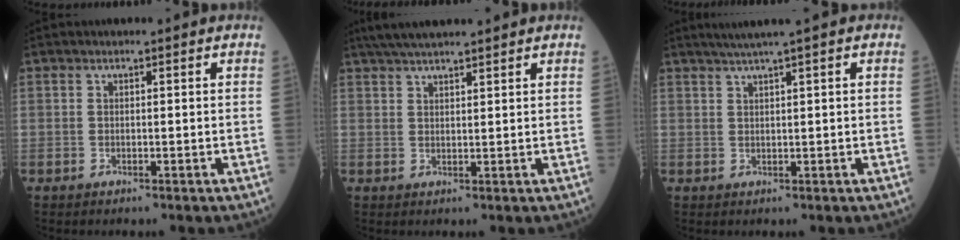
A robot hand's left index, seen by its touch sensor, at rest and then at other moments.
{"total": 6.9, "force": [5.9, 0.3, 3.6], "torque": [-0.056, 0.035, 0.098]}
{"total": 4.0, "force": [2.6, -0.4, 3.0], "torque": [-0.054, 0.016, 0.046]}